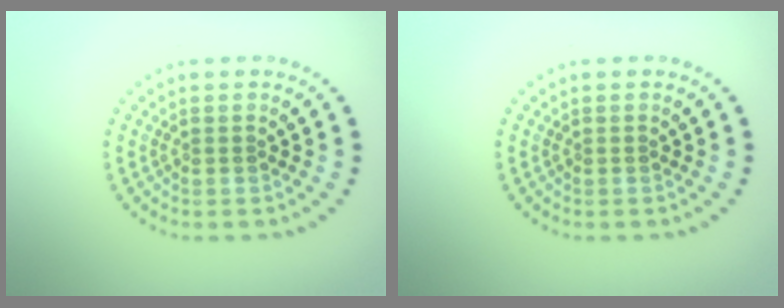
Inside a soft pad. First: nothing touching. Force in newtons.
{"total": 0.0}